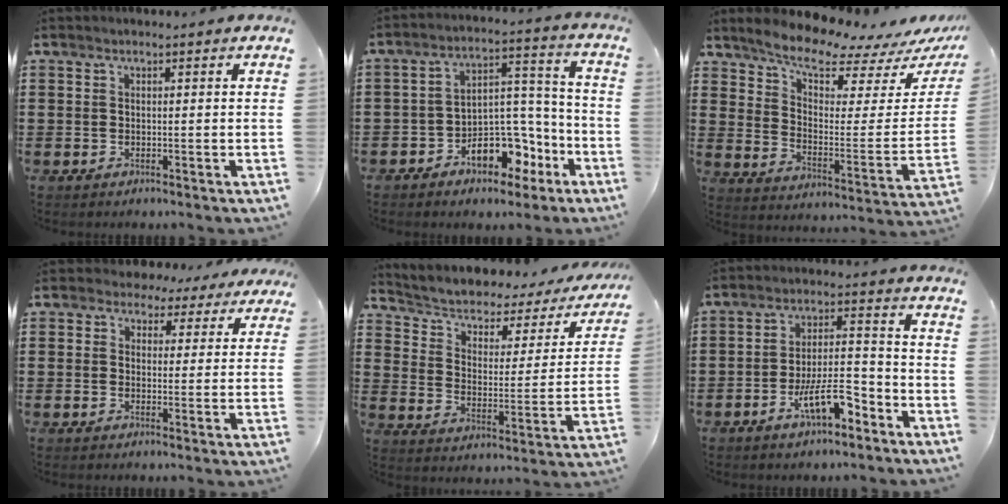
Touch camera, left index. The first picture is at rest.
{"total": 9.6, "force": [-5.9, 5.7, 5.1], "torque": [-0.076, 0.028, -0.104]}
{"total": 9.3, "force": [8.3, 2.0, 3.6], "torque": [-0.095, -0.061, 0.145]}
{"total": 3.2, "force": [2.2, 2.2, 0.6], "torque": [-0.026, 0.005, 0.040]}
{"total": 3.1, "force": [1.5, 2.1, 1.8], "torque": [-0.050, -0.018, 0.014]}
{"total": 8.9, "force": [-5.0, 2.8, 6.8], "torque": [-0.127, 0.010, -0.090]}